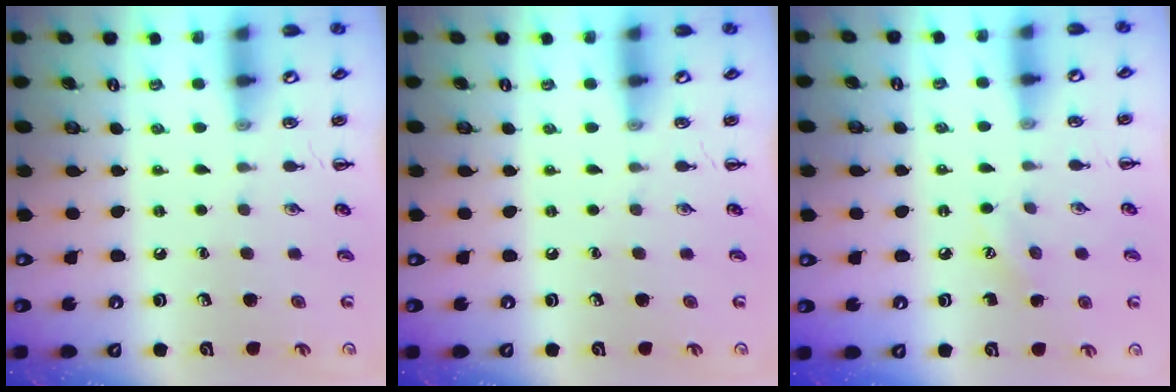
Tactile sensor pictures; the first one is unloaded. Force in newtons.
{"total": 0.0}
{"total": 6.3, "press": 6.0, "slide": 1.8}